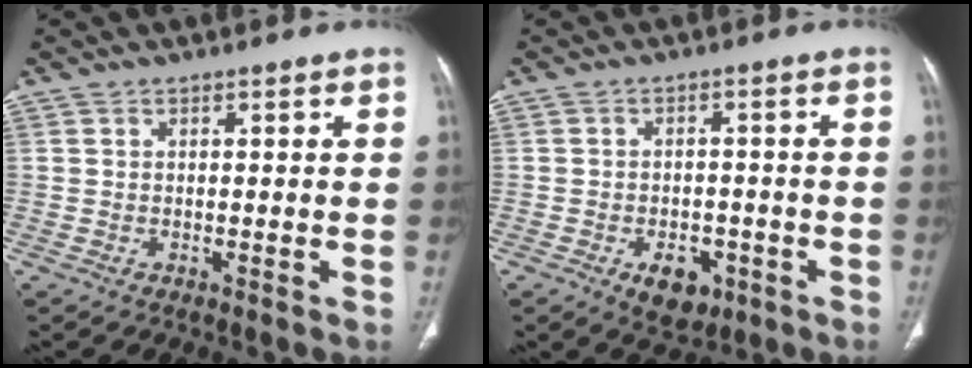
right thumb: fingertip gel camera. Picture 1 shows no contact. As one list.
[{"total": 6.6, "force": [-3.1, 4.3, 4.0], "torque": [-0.036, 0.012, -0.037]}]